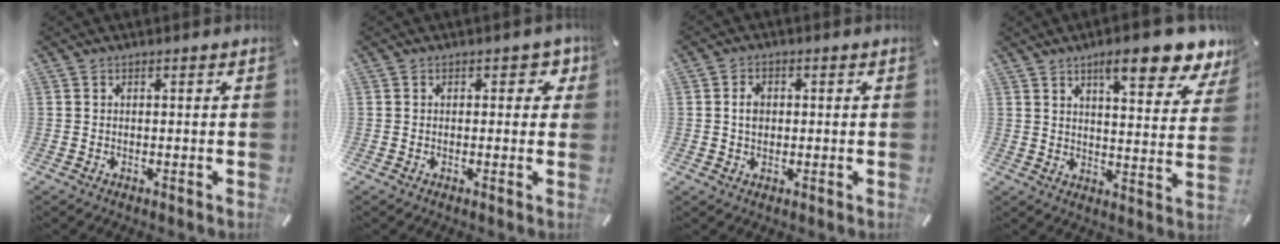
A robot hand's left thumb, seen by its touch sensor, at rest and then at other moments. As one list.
[{"total": 3.0, "force": [0.9, 2.0, 2.1], "torque": [-0.011, -0.003, 0.006]}, {"total": 3.6, "force": [0.3, 2.7, 2.3], "torque": [-0.040, 0.006, 0.001]}, {"total": 13.2, "force": [9.3, 4.0, 8.4], "torque": [-0.115, -0.054, 0.154]}]